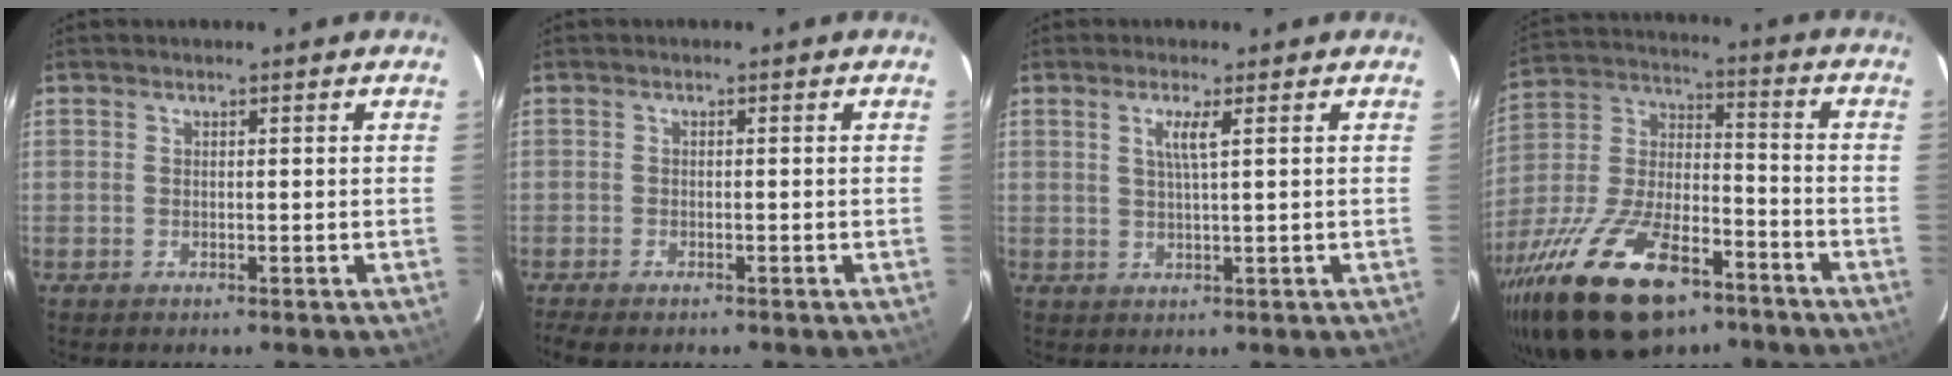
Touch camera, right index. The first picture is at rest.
{"total": 4.1, "force": [-3.3, 1.3, 2.1], "torque": [-0.054, -0.019, -0.057]}
{"total": 2.7, "force": [1.1, -0.3, 2.5], "torque": [-0.049, -0.003, 0.020]}
{"total": 26.6, "force": [-16.5, 11.8, 17.2], "torque": [-0.346, -0.020, -0.275]}